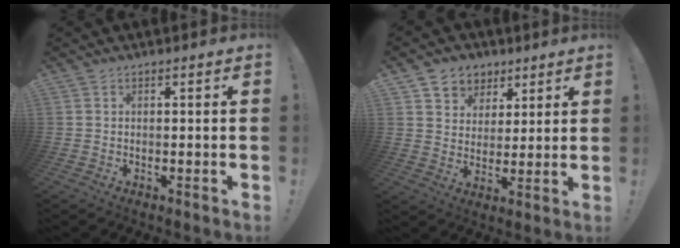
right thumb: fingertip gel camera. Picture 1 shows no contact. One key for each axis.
{"total": 7.3, "fx": 4.0, "fy": 6.1, "fz": 0.6, "tx": -0.005, "ty": -0.034, "tz": 0.081}